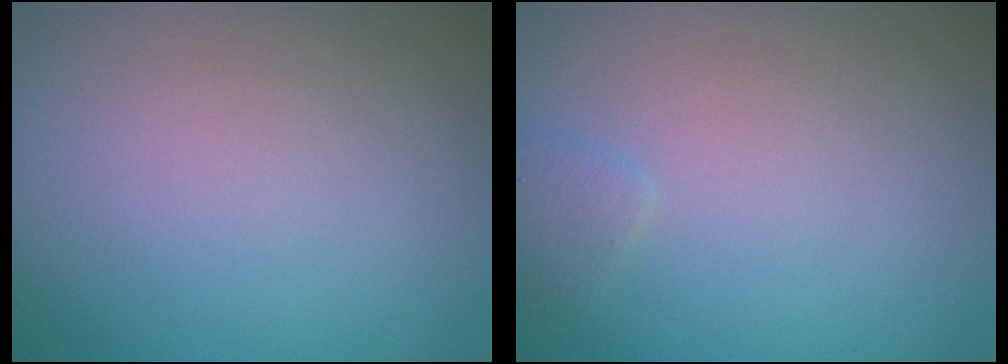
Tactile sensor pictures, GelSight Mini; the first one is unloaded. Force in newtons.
{"total": 1.0, "press": 0.9, "slide": 0.1}